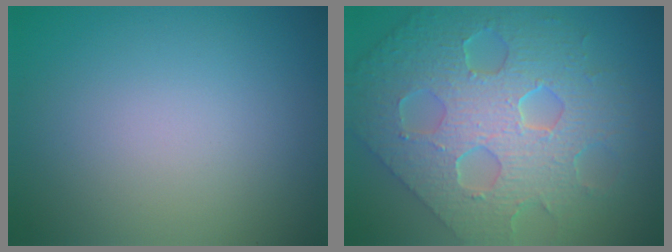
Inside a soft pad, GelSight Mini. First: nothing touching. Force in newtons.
{"total": 7.7, "press": 6.5, "slide": 4.0}